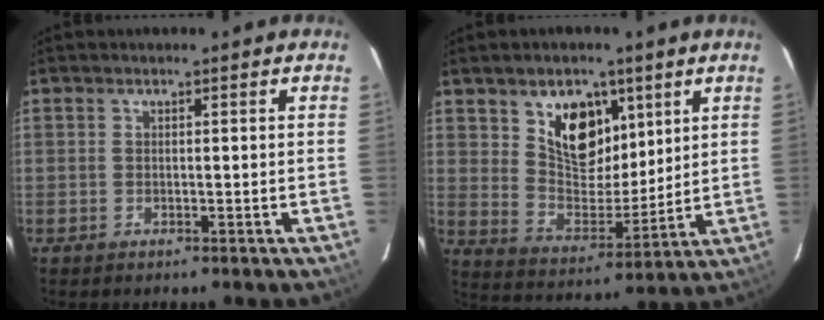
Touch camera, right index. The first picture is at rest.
{"total": 12.4, "force": [6.3, 7.7, 7.5], "torque": [-0.125, -0.003, 0.121]}